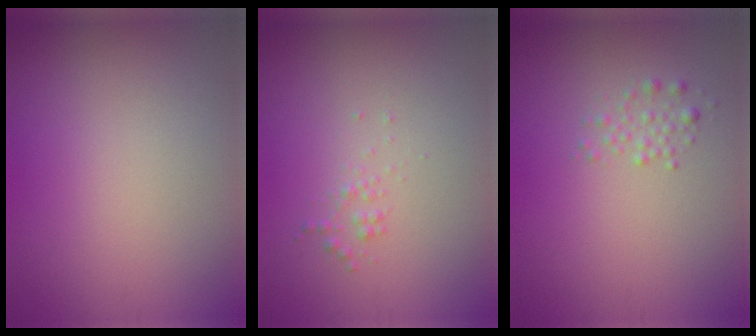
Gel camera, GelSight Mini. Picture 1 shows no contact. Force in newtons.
{"total": 0.7, "press": 0.7, "slide": 0.0}
{"total": 1.2, "press": 1.1, "slide": 0.1}